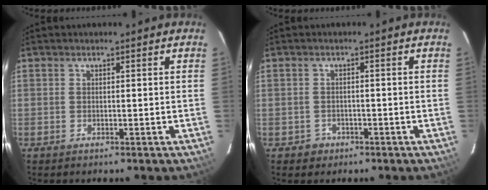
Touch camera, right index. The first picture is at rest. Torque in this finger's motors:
{"motor_torque": [-0.10, 0.02, -0.22, -0.12]}